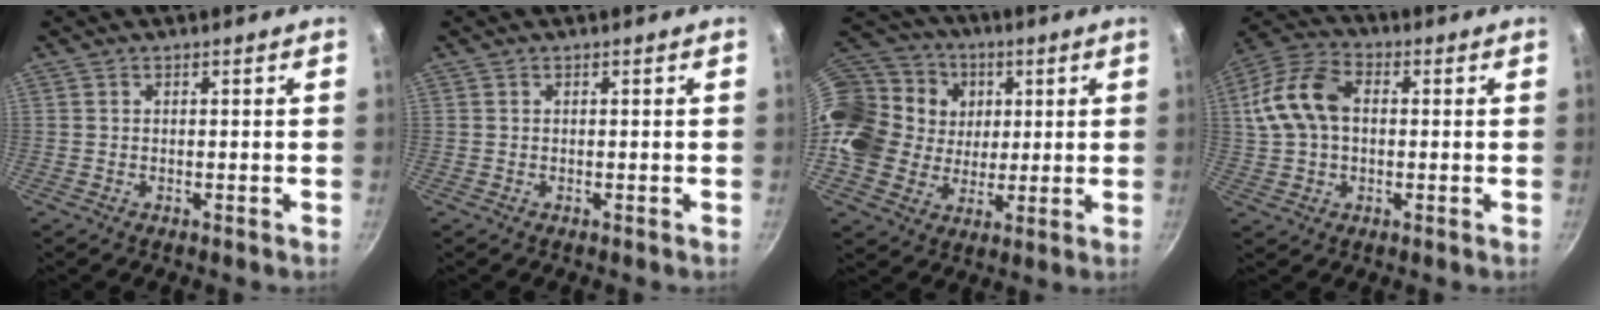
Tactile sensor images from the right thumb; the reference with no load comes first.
{"total": 0.0}
{"total": 23.1, "force": [5.2, 19.0, 12.1], "torque": [-0.226, 0.017, 0.095]}
{"total": 12.7, "force": [1.3, 8.6, 9.3], "torque": [-0.171, 0.026, 0.012]}